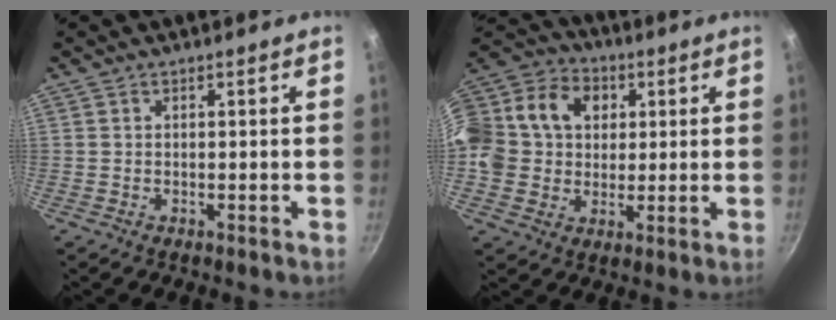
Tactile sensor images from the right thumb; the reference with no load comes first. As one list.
[{"total": 20.1, "force": [3.5, 16.8, 10.5], "torque": [-0.203, 0.037, 0.050]}]